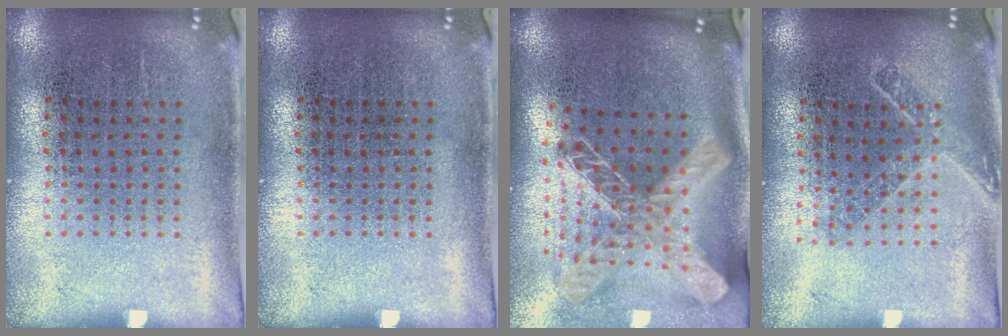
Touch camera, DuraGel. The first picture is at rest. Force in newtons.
{"total": 0.0}
{"total": 2.6, "press": 1.9, "slide": 1.8}
{"total": 1.6, "press": 1.2, "slide": 1.0}